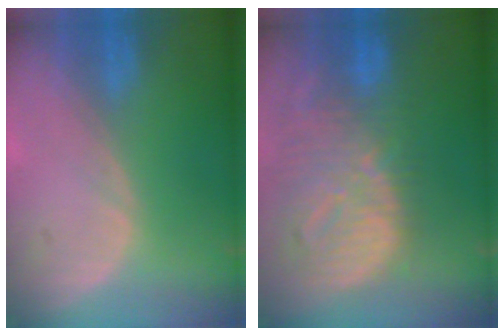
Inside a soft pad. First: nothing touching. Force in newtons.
{"total": 12.6, "press": 11.0, "slide": 6.2}